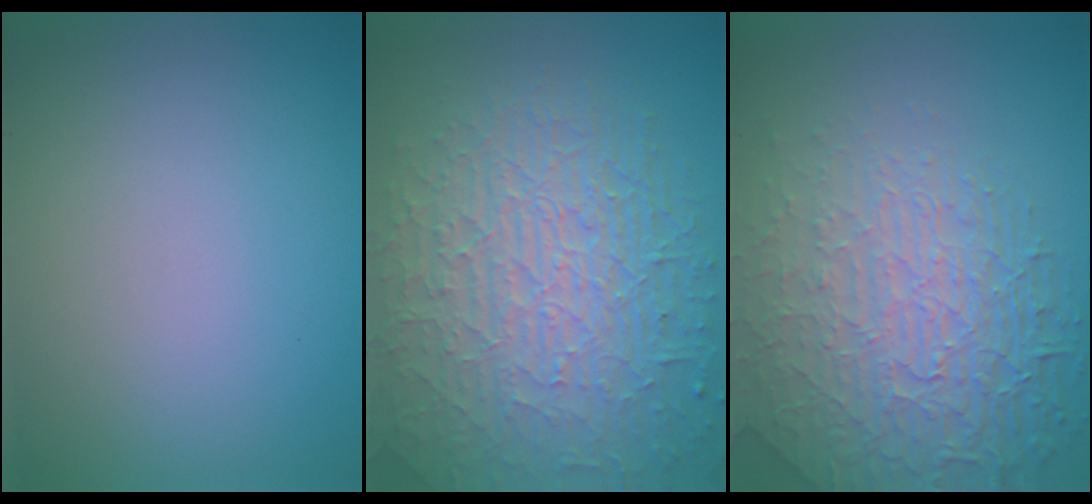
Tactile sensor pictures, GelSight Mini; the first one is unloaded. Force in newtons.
{"total": 10.3, "press": 6.8, "slide": 7.7}
{"total": 7.0, "press": 5.6, "slide": 4.2}